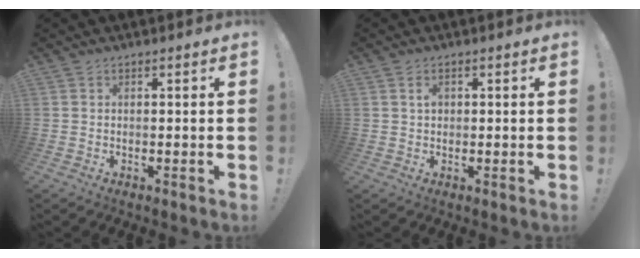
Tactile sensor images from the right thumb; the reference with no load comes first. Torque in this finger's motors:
{"motor_torque": [0.05, 0.13, -0.07, -0.11, 0.04]}